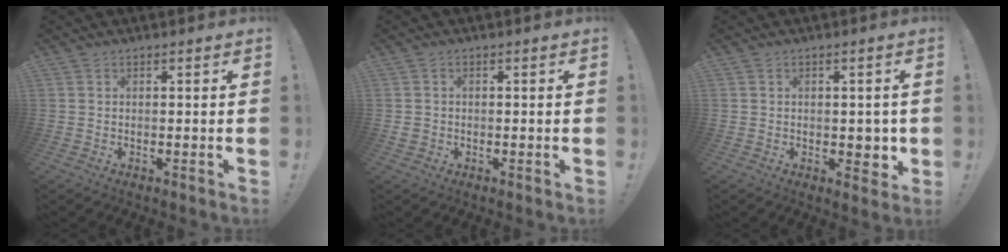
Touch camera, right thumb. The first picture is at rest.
{"total": 1.6, "force": [-0.3, 1.5, 0.3], "torque": [-0.011, 0.006, -0.004]}
{"total": 4.3, "force": [-0.3, 3.2, 2.9], "torque": [-0.031, 0.006, -0.003]}